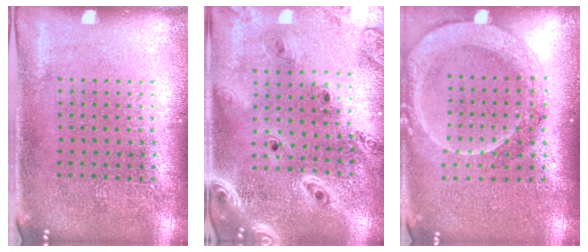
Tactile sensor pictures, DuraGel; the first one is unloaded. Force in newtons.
{"total": 1.8, "press": 1.7, "slide": 0.4}
{"total": 2.1, "press": 1.9, "slide": 0.9}